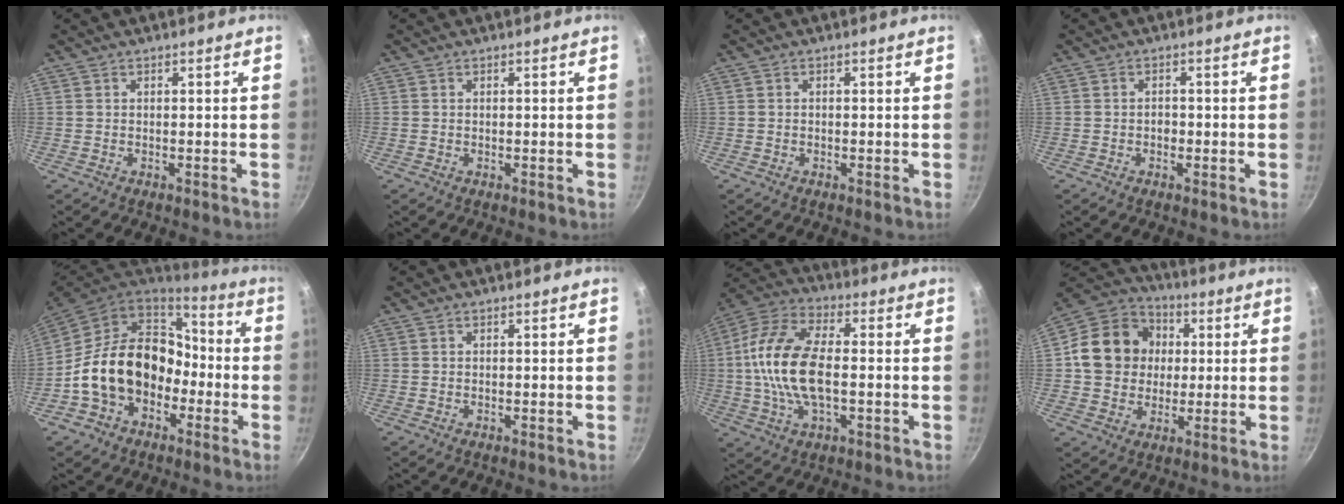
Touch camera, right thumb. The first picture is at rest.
{"total": 0.0}
{"total": 0.0}
{"total": 1.6, "force": [-0.5, 1.2, 1.0], "torque": [-0.013, 0.005, -0.009]}
{"total": 18.7, "force": [-4.1, 14.2, 11.5], "torque": [-0.164, 0.066, -0.070]}
{"total": 0.0}
{"total": 16.6, "force": [-0.9, 8.5, 14.3], "torque": [-0.275, 0.031, -0.032]}
{"total": 15.6, "force": [1.8, 13.6, 7.5], "torque": [-0.101, 0.023, 0.021]}